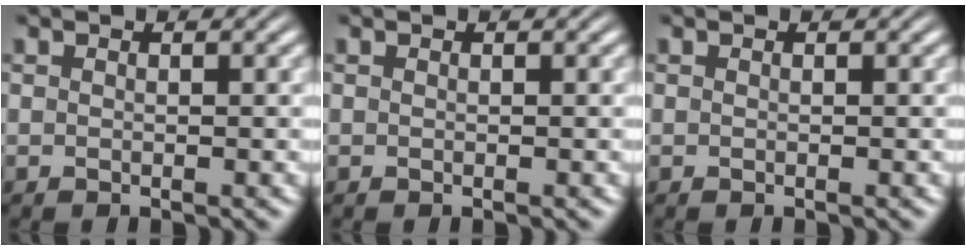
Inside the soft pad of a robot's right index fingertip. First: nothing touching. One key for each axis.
{"total": 0.0}
{"total": 0.0}